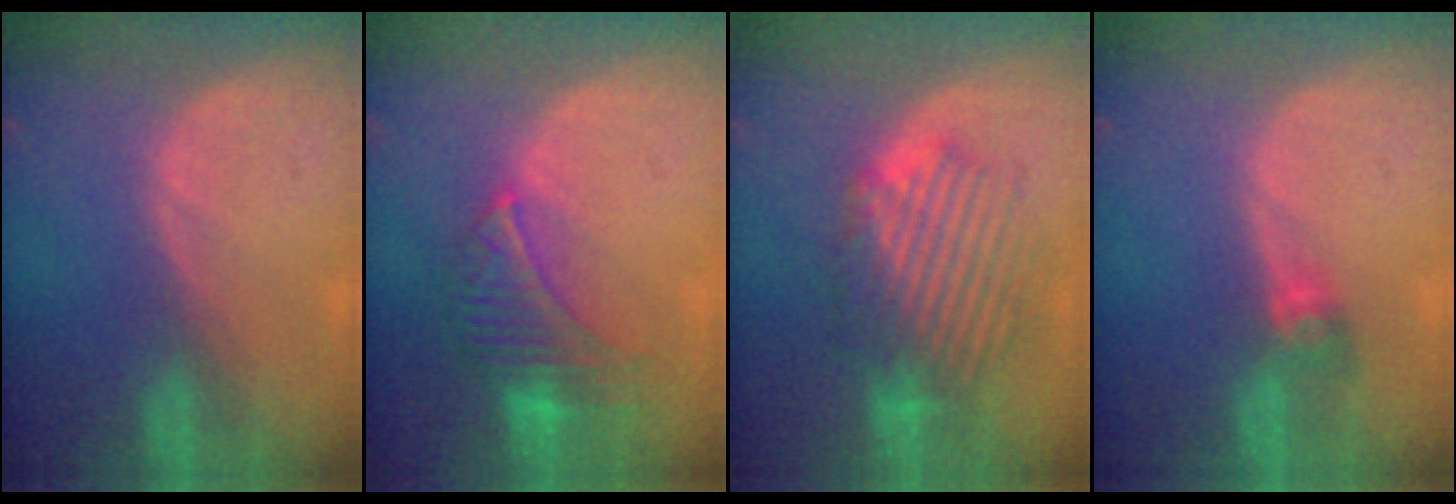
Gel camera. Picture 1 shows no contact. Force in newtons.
{"total": 7.7, "press": 7.1, "slide": 3.0}
{"total": 8.7, "press": 8.5, "slide": 2.2}
{"total": 2.6, "press": 2.5, "slide": 0.6}